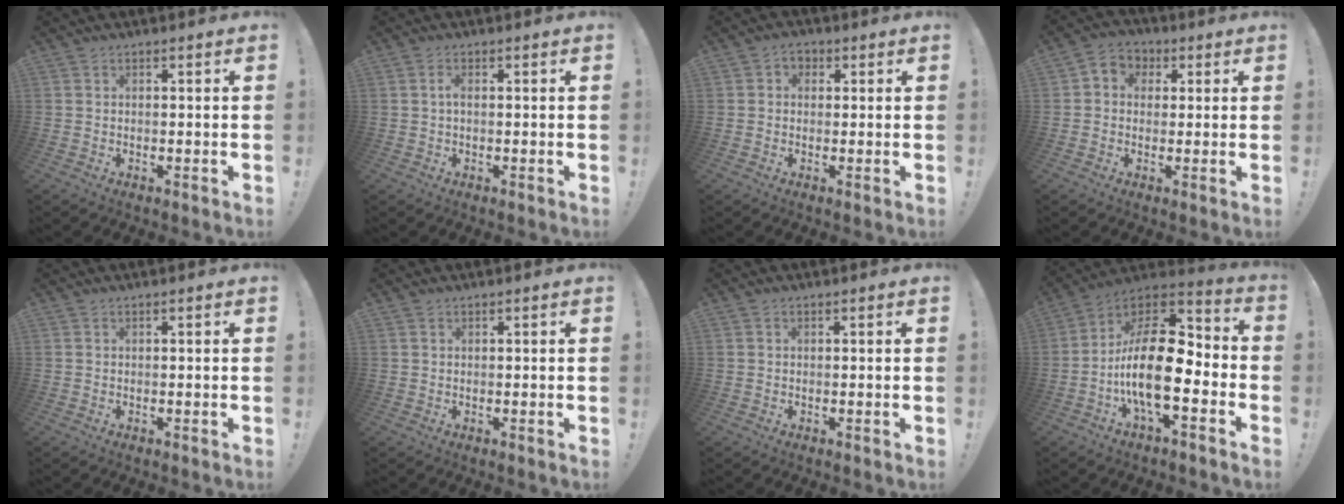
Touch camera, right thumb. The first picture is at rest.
{"total": 1.7, "force": [0.1, 0.8, 1.5], "torque": [-0.028, 0.007, 0.001]}
{"total": 2.9, "force": [0.2, 2.4, 1.5], "torque": [-0.021, 0.003, 0.003]}
{"total": 4.9, "force": [-0.3, 4.6, 1.8], "torque": [-0.019, 0.007, -0.002]}
{"total": 0.0}
{"total": 0.5, "force": [0.5, 0.3, 0.0], "torque": [0.001, 0.001, 0.009]}
{"total": 0.0}
{"total": 21.0, "force": [-3.9, 9.5, 18.3], "torque": [-0.339, 0.015, -0.064]}